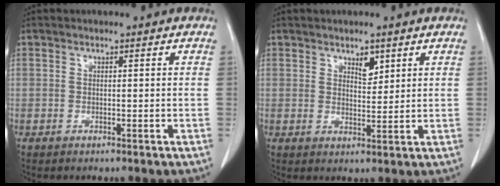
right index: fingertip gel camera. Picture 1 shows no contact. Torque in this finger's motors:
{"motor_torque": [0.02, 0.02, 0.01, 0.02]}